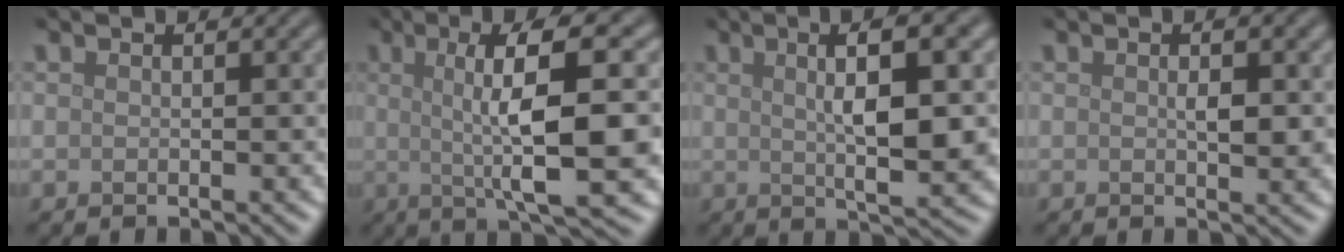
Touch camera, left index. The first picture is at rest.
{"total": 10.4, "force": [0.9, 2.4, 10.1], "torque": [-0.135, 0.008, 0.017]}
{"total": 7.9, "force": [1.5, 1.9, 7.5], "torque": [-0.105, 0.011, 0.022]}
{"total": 2.1, "force": [0.3, 0.7, 1.9], "torque": [-0.030, -0.001, 0.005]}